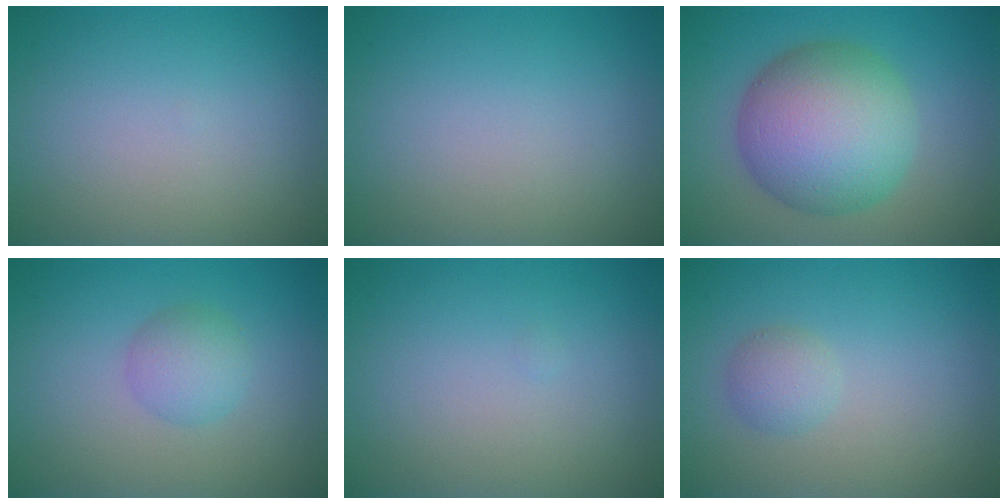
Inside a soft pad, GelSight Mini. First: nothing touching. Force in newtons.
{"total": 0.0}
{"total": 10.0, "press": 10.0, "slide": 0.1}
{"total": 2.5, "press": 2.5, "slide": 0.1}
{"total": 0.0}
{"total": 1.7, "press": 1.7, "slide": 0.1}